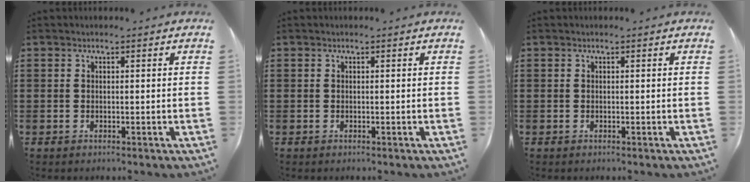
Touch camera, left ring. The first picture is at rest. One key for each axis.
{"total": 0.0}
{"total": 0.0}